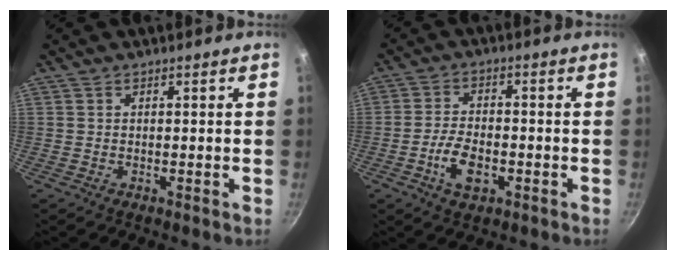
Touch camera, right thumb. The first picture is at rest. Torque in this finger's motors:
{"motor_torque": [-0.04, 0.28, 0.16, 0.24, -0.02]}